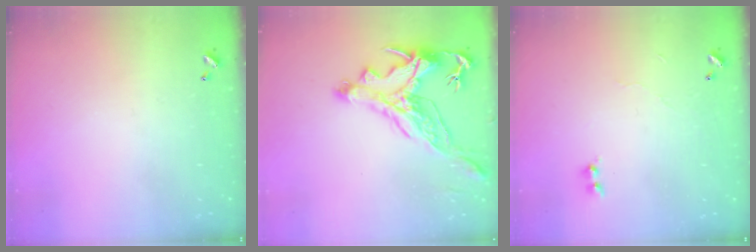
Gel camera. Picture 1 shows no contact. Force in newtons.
{"total": 3.9, "press": 3.5, "slide": 1.6}
{"total": 5.4, "press": 5.4, "slide": 0.3}